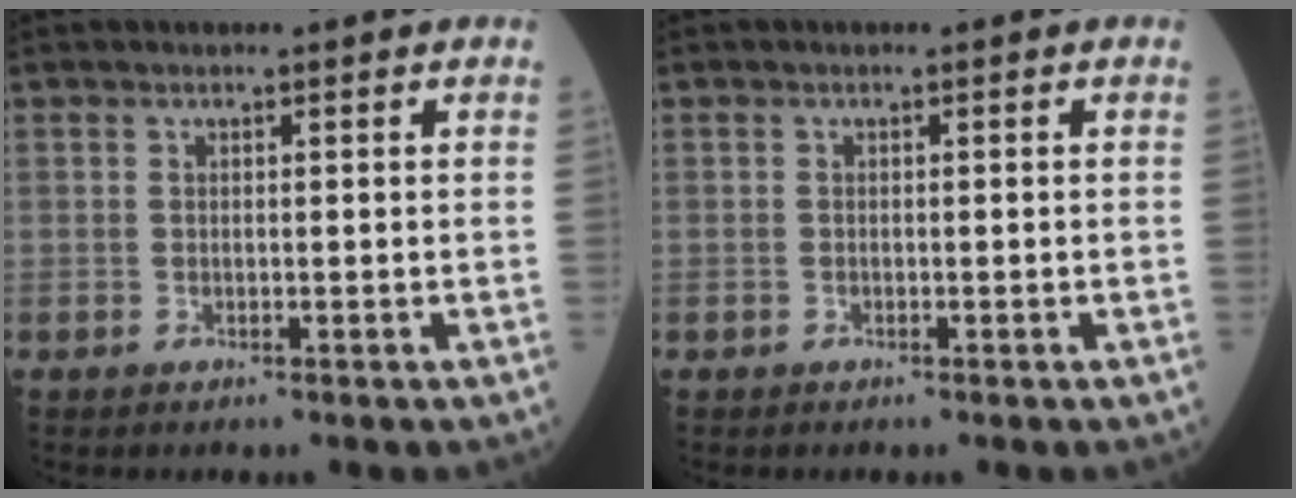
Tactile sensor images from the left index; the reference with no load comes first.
{"total": 0.0}